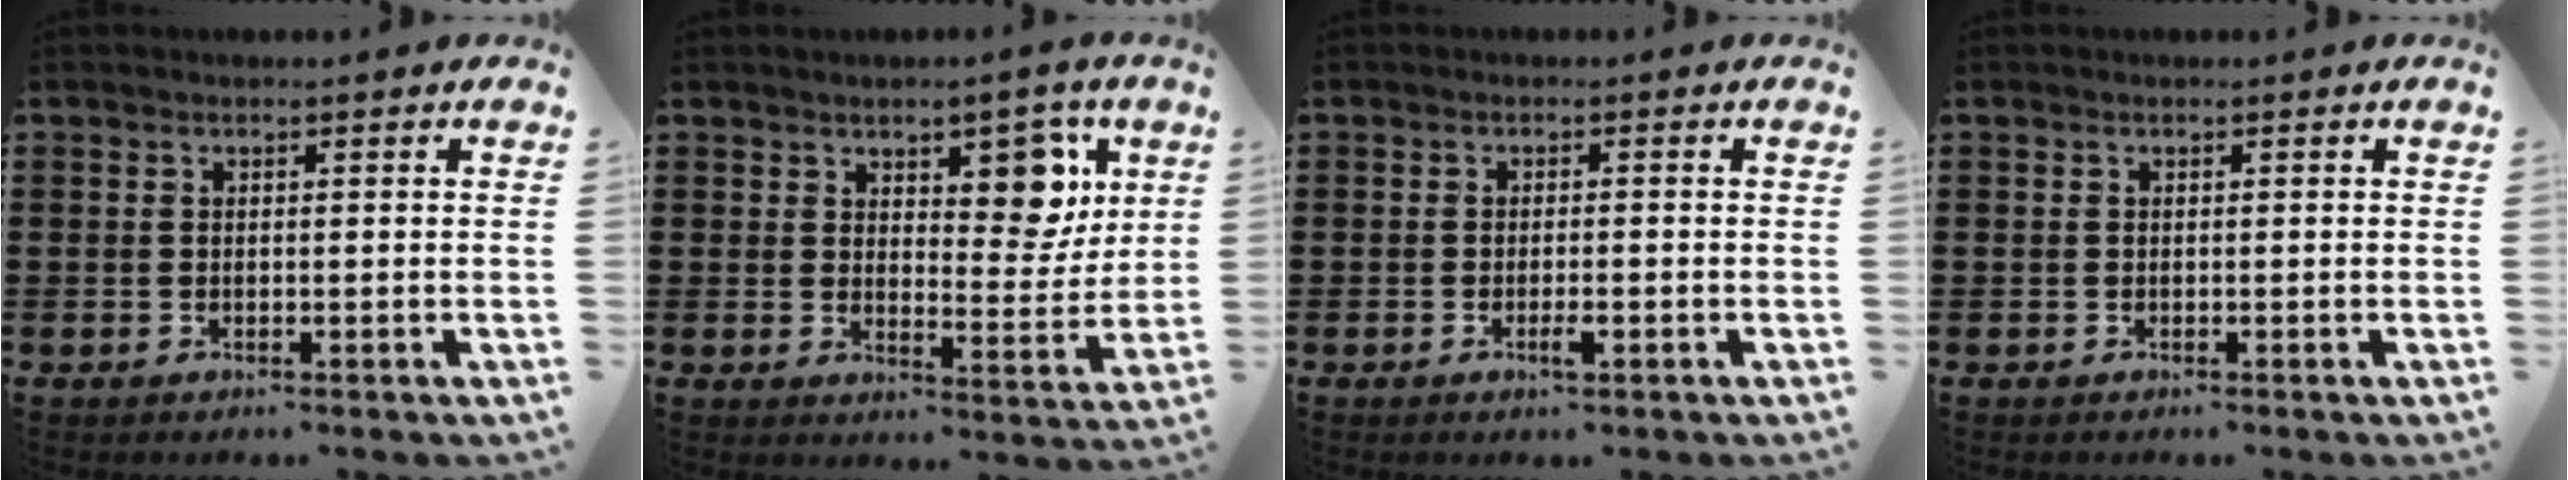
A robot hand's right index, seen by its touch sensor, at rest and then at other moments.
{"total": 7.6, "force": [4.1, 3.9, 5.1], "torque": [-0.073, -0.012, 0.066]}
{"total": 2.0, "force": [-1.0, 0.4, 1.7], "torque": [-0.038, -0.003, -0.019]}
{"total": 0.0}